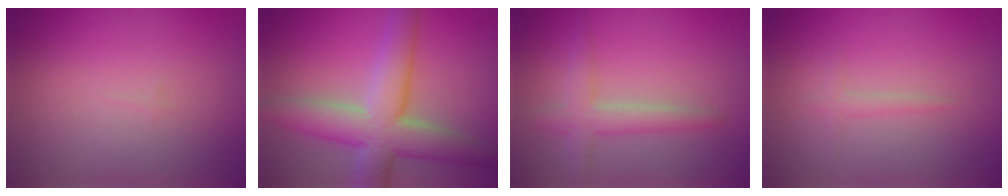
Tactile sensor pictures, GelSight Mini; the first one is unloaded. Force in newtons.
{"total": 7.9, "press": 7.8, "slide": 0.4}
{"total": 3.0, "press": 3.0, "slide": 0.1}
{"total": 1.3, "press": 1.3, "slide": 0.0}